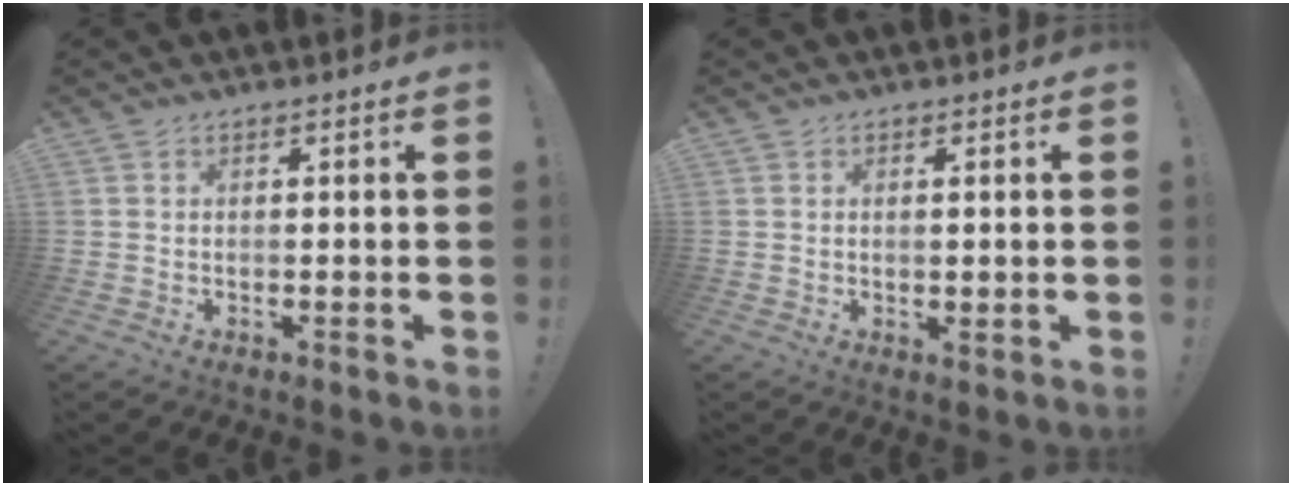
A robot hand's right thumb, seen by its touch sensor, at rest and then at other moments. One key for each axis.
{"total": 1.4, "fx": 0.5, "fy": 0.4, "fz": 1.3, "tx": -0.011, "ty": -0.007, "tz": 0.006}